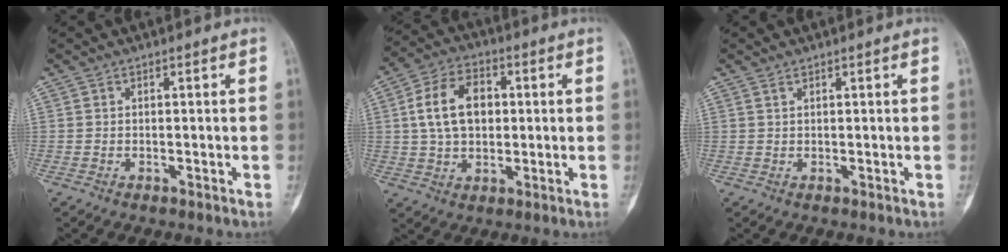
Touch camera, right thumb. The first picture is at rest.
{"total": 11.7, "force": [1.7, 7.8, 8.6], "torque": [-0.132, 0.012, 0.027]}
{"total": 0.6, "force": [0.5, 0.1, 0.1], "torque": [-0.004, -0.002, 0.012]}